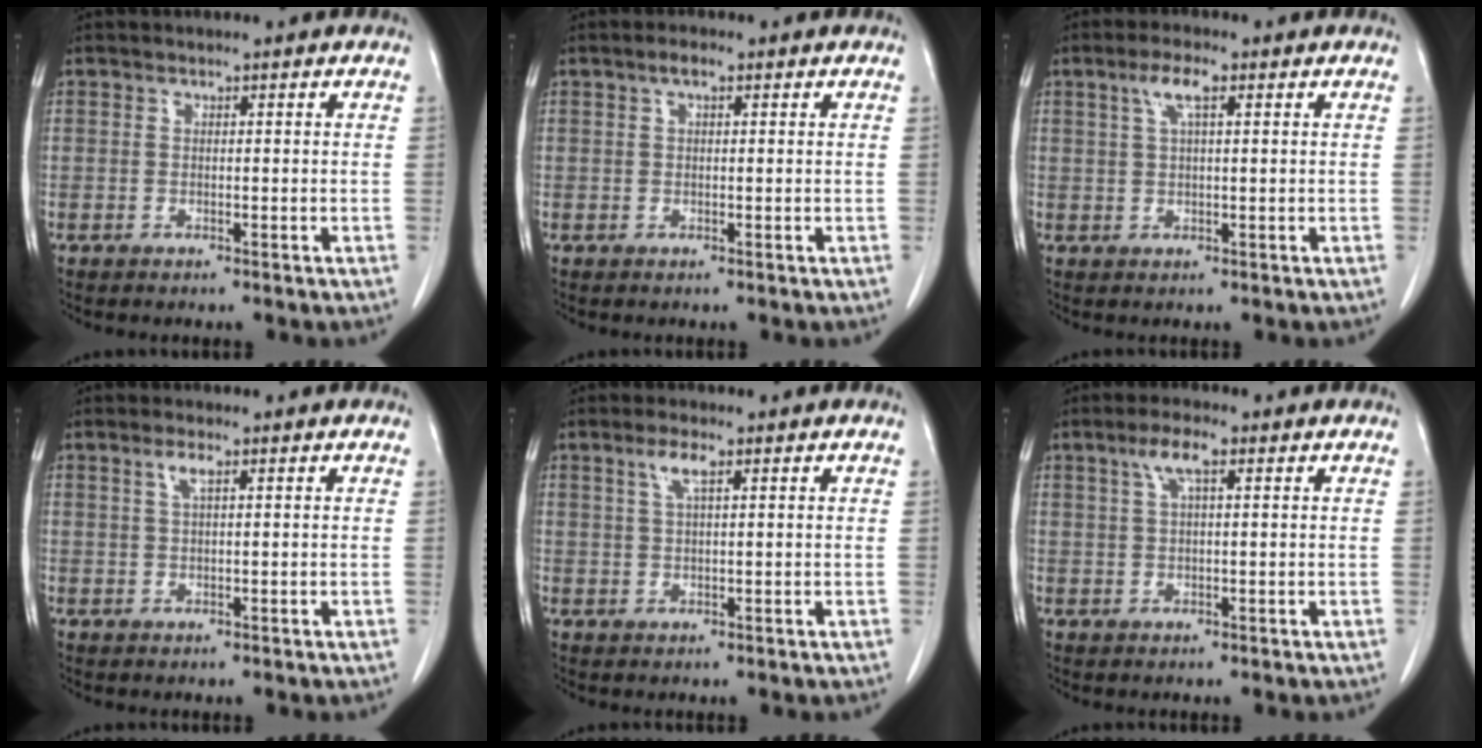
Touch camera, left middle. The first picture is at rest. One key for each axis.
{"total": 1.6, "fx": 0.8, "fy": 0.5, "fz": 1.2, "tx": -0.024, "ty": 0.009, "tz": 0.012}
{"total": 3.8, "fx": 1.7, "fy": 0.7, "fz": 3.3, "tx": -0.071, "ty": 0.012, "tz": 0.033}
{"total": 1.8, "fx": 0.9, "fy": 0.2, "fz": 1.6, "tx": -0.037, "ty": 0.005, "tz": 0.016}
{"total": 2.8, "fx": 1.4, "fy": 0.4, "fz": 2.4, "tx": -0.056, "ty": 0.006, "tz": 0.027}
{"total": 3.8, "fx": 1.7, "fy": 0.7, "fz": 3.3, "tx": -0.071, "ty": 0.013, "tz": 0.034}